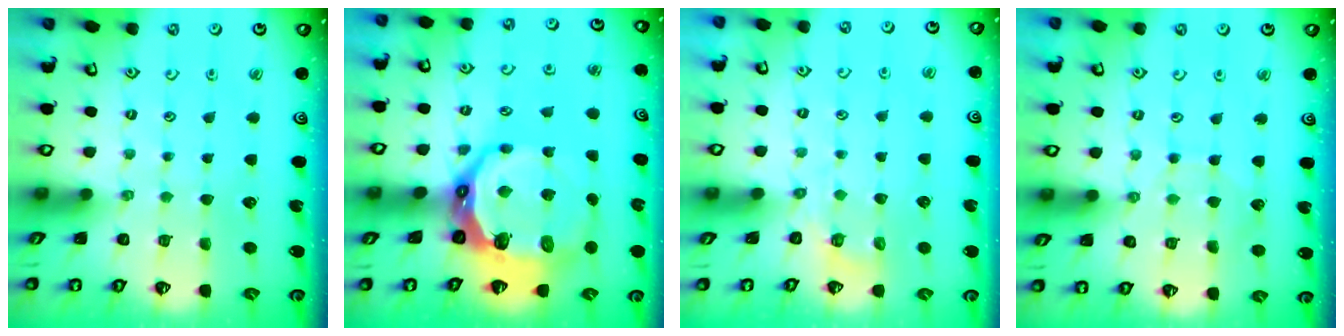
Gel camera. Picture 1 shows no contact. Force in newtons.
{"total": 15.7, "press": 14.8, "slide": 5.3}
{"total": 2.3, "press": 1.5, "slide": 1.7}
{"total": 4.5, "press": 4.5, "slide": 0.5}